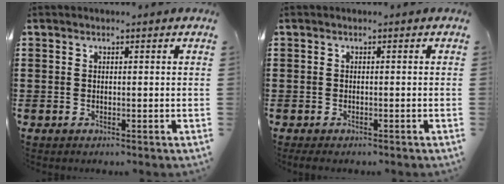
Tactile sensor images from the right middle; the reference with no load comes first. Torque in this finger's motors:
{"motor_torque": [0.76, -0.07, 0.20, 0.09]}